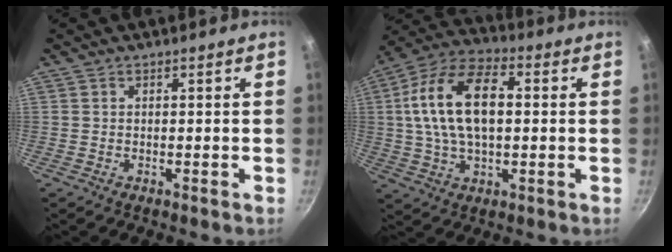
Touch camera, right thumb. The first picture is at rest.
{"total": 17.3, "force": [2.0, 9.5, 14.3], "torque": [-0.252, 0.024, 0.025]}